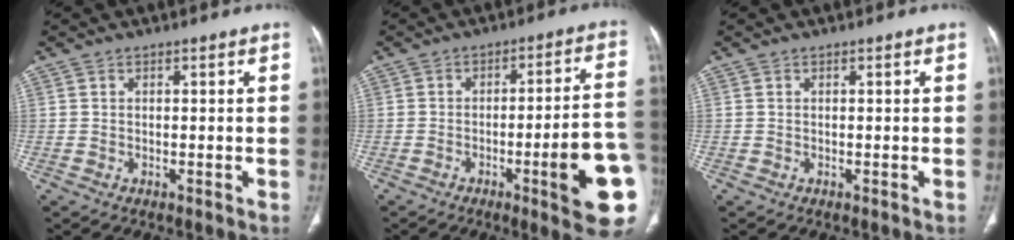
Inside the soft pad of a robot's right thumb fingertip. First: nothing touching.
{"total": 15.5, "force": [-4.8, 2.2, 14.5], "torque": [-0.161, 0.022, -0.060]}
{"total": 0.0}